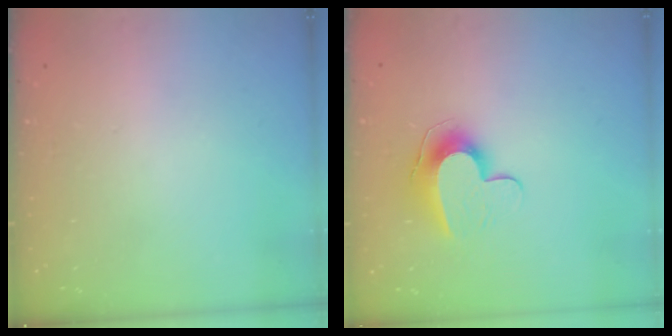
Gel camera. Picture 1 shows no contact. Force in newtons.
{"total": 11.8, "press": 11.8, "slide": 0.6}